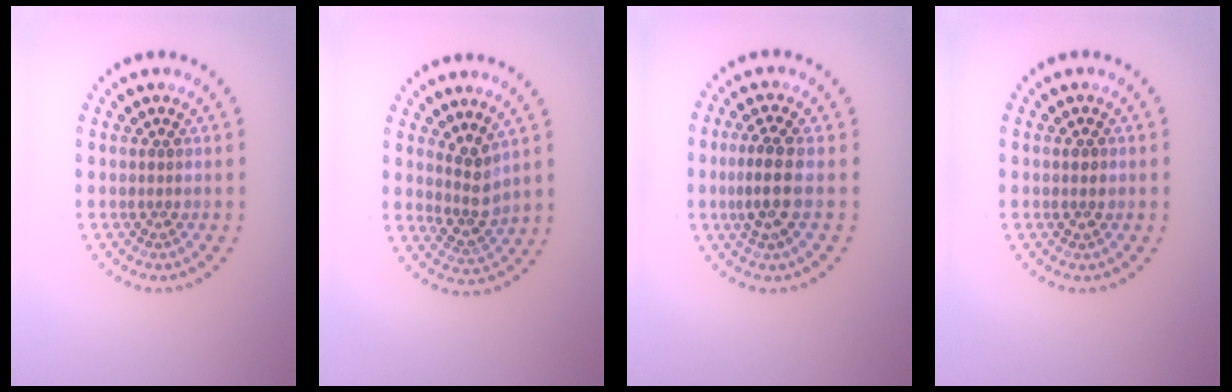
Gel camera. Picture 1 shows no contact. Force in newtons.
{"total": 2.5, "press": 1.9, "slide": 1.6}
{"total": 3.1, "press": 2.8, "slide": 1.4}
{"total": 1.2, "press": 1.2, "slide": 0.1}